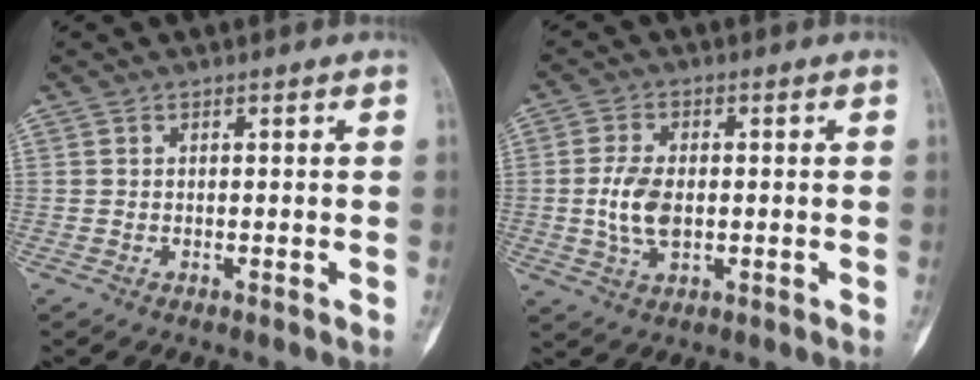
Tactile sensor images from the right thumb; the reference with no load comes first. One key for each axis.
{"total": 7.0, "fx": -0.4, "fy": 4.0, "fz": 5.7, "tx": -0.116, "ty": -0.002, "tz": -0.005}